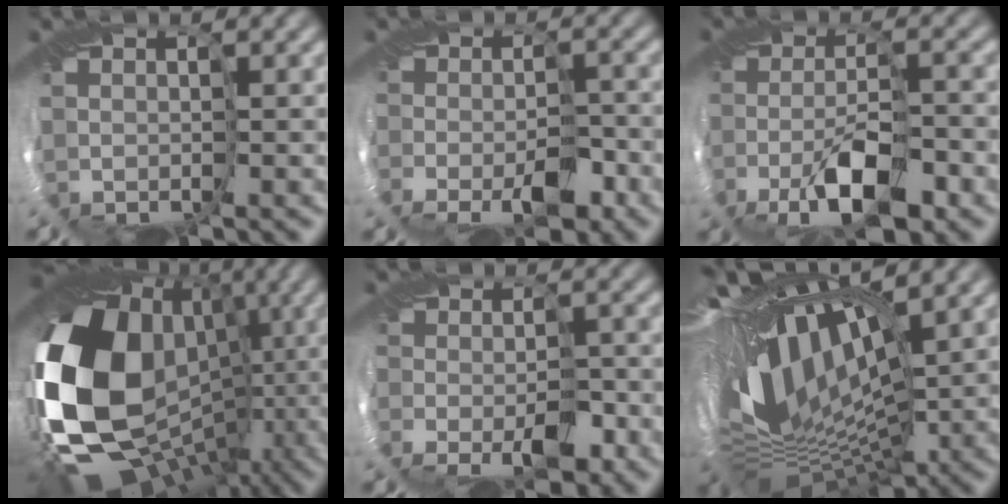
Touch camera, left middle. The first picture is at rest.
{"total": 1.6, "force": [-1.4, 0.4, 0.5], "torque": [0.008, -0.003, -0.025]}
{"total": 4.4, "force": [-2.4, 0.8, 3.6], "torque": [-0.062, -0.004, -0.042]}
{"total": 16.9, "force": [-2.7, 12.6, 11.0], "torque": [-0.218, -0.020, -0.051]}
{"total": 1.2, "force": [-1.2, 0.2, 0.3], "torque": [0.009, -0.004, -0.020]}
{"total": 15.2, "force": [0.8, 7.3, 13.3], "torque": [-0.232, -0.016, 0.022]}